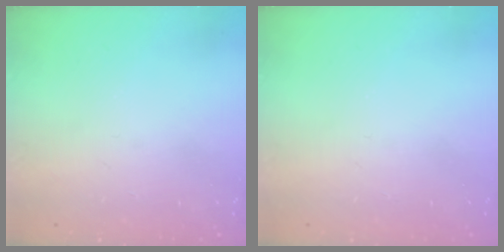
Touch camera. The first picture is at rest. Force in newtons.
{"total": 0.0}